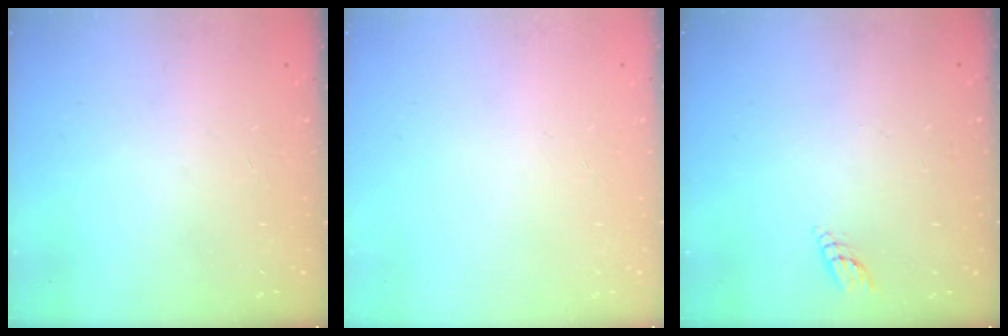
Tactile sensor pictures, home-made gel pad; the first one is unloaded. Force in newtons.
{"total": 0.0}
{"total": 3.1, "press": 3.0, "slide": 0.3}